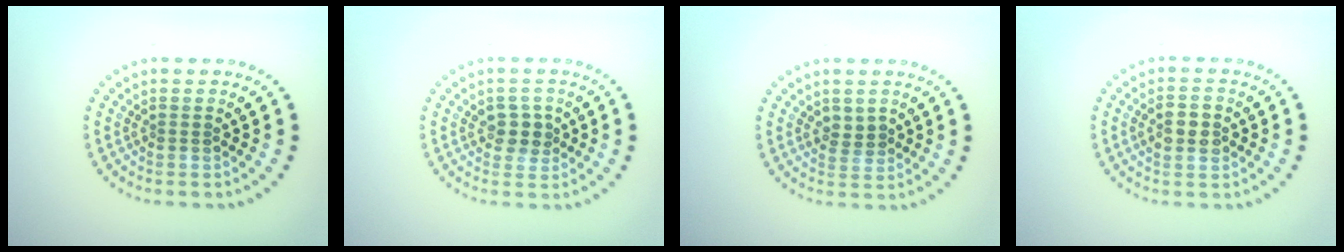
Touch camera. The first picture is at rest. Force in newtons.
{"total": 2.4, "press": 2.2, "slide": 0.8}
{"total": 1.6, "press": 1.5, "slide": 0.6}
{"total": 2.9, "press": 2.9, "slide": 0.2}